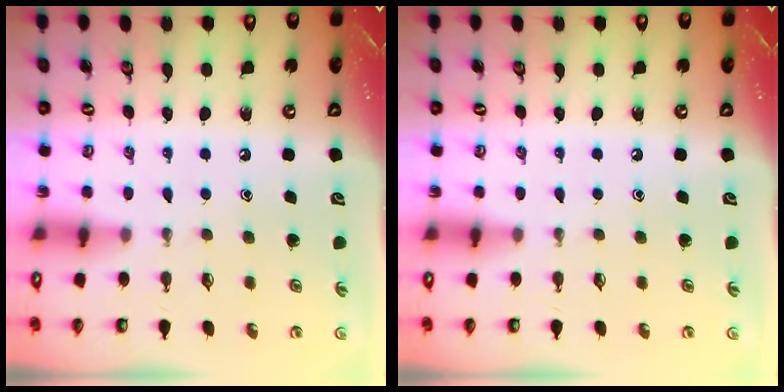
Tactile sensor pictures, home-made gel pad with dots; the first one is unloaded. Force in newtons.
{"total": 0.0}